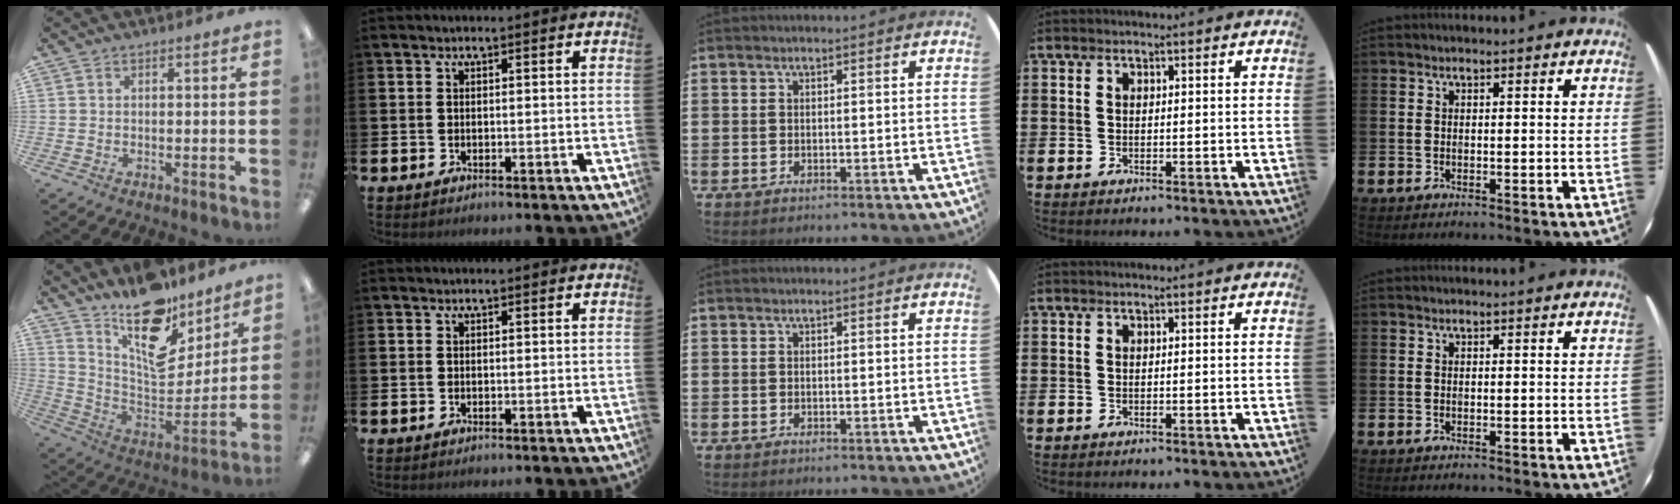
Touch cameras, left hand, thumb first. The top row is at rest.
{"thumb": {"total": 18.1, "force": [13.4, 7.8, 9.3], "torque": [-0.147, -0.116, 0.238]}}